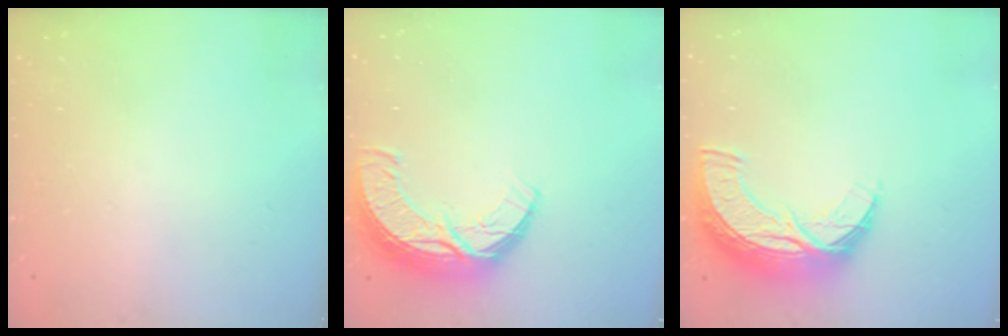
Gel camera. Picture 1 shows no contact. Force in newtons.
{"total": 11.4, "press": 11.4, "slide": 0.8}
{"total": 13.7, "press": 13.6, "slide": 0.8}